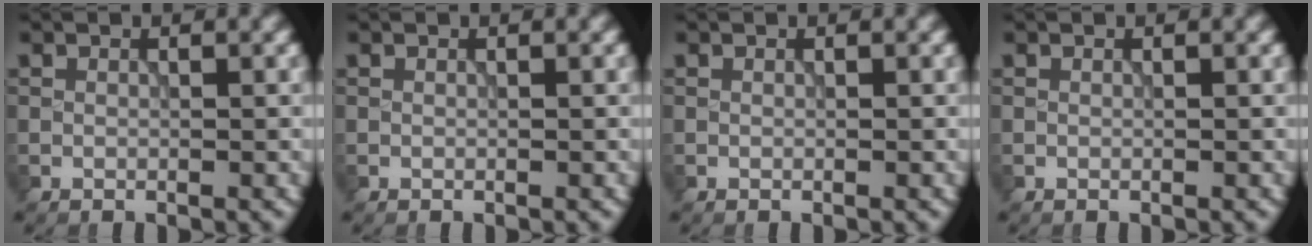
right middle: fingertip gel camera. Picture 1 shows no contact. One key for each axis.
{"total": 0.0}
{"total": 0.0}
{"total": 0.0}